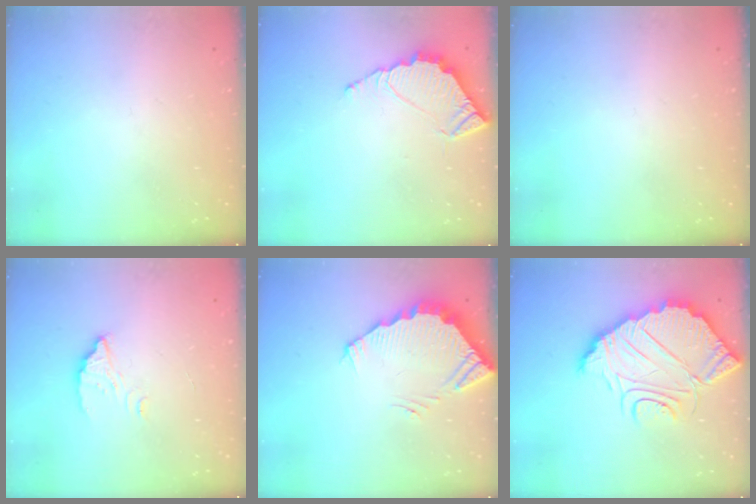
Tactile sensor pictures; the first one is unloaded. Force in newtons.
{"total": 6.1, "press": 6.1, "slide": 0.3}
{"total": 0.0}
{"total": 2.9, "press": 2.9, "slide": 0.1}
{"total": 3.7, "press": 3.6, "slide": 0.2}
{"total": 14.3, "press": 14.2, "slide": 1.2}